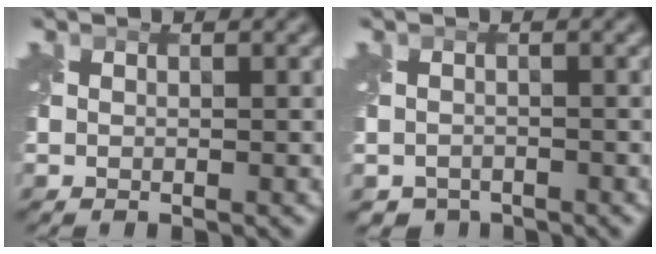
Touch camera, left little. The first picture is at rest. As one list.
[{"total": 1.3, "force": [-1.0, 0.7, -0.4], "torque": [0.016, 0.003, -0.018]}]